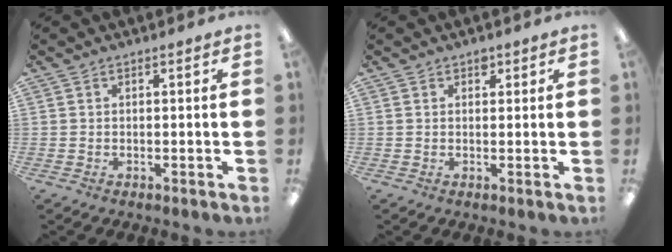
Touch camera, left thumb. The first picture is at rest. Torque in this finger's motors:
{"motor_torque": [0.25, 0.07, 0.20, -0.08, -0.17]}